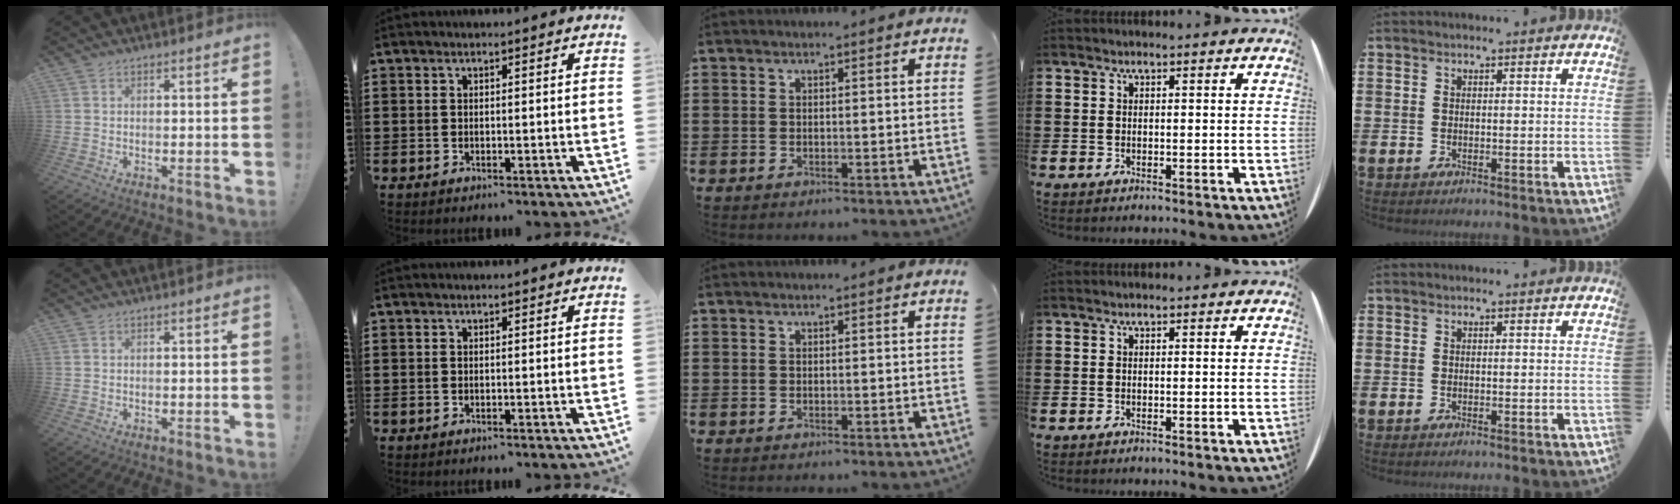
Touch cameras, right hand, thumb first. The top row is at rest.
{}